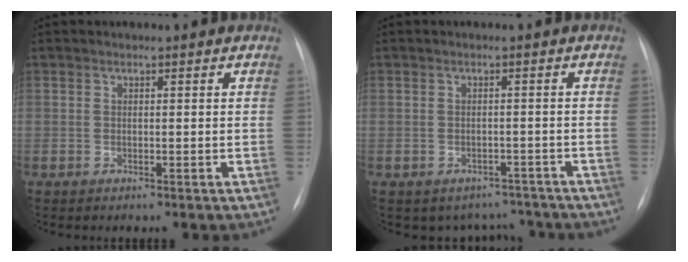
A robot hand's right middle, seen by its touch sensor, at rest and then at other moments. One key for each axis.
{"total": 5.4, "fx": -4.6, "fy": 2.9, "fz": -0.1, "tx": 0.016, "ty": 0.023, "tz": -0.053}